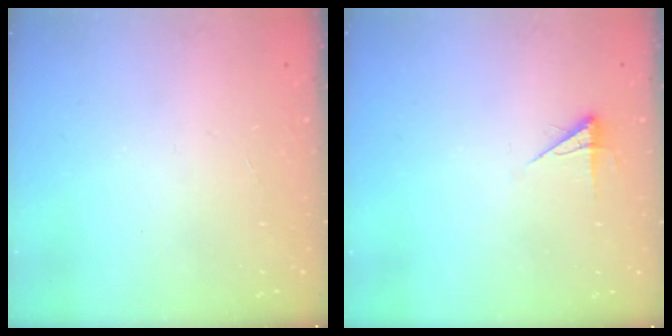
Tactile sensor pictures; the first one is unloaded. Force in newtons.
{"total": 4.0, "press": 3.9, "slide": 0.8}